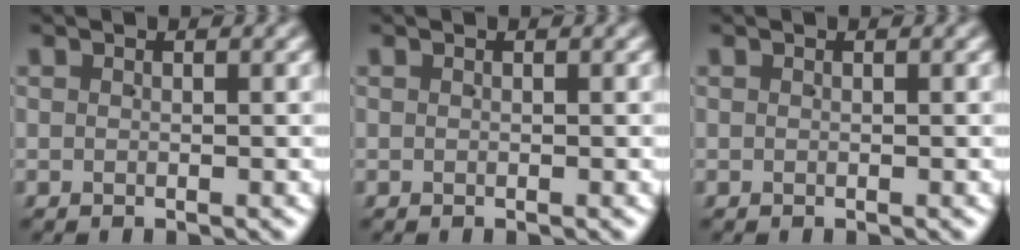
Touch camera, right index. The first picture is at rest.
{"total": 0.0}
{"total": 0.0}